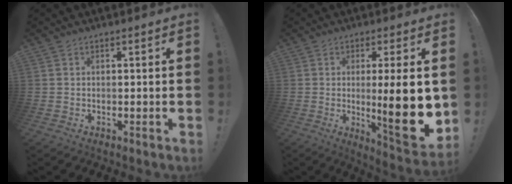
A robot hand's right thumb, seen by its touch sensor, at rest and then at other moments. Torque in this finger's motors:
{"motor_torque": [0.65, 0.84, 1.12, 0.45, 0.16]}